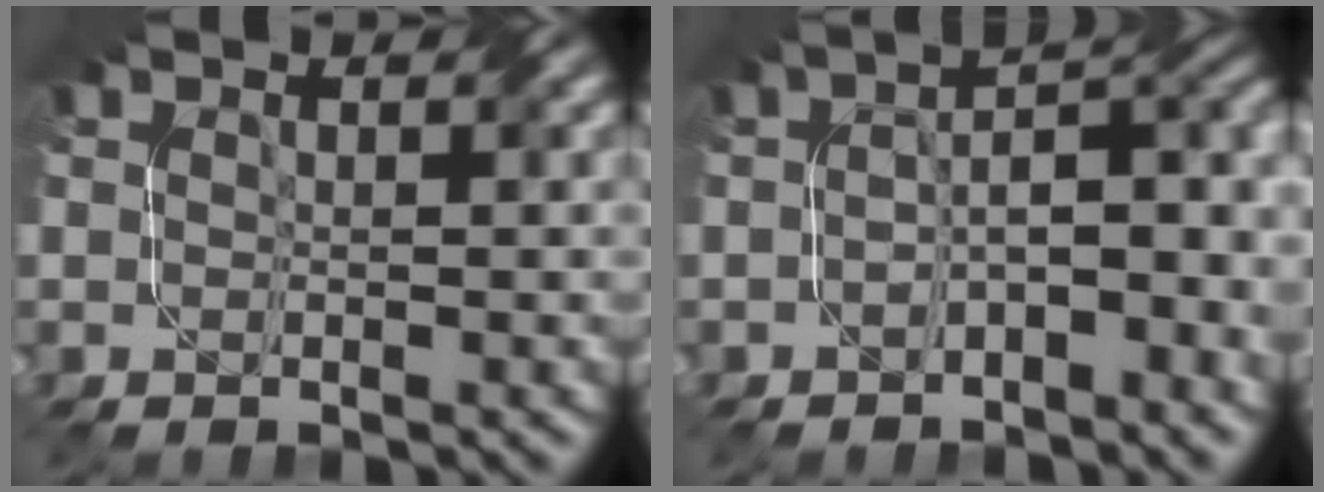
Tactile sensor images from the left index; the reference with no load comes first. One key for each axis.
{"total": 5.3, "fx": -1.3, "fy": 2.5, "fz": 4.5, "tx": -0.052, "ty": 0.014, "tz": -0.022}